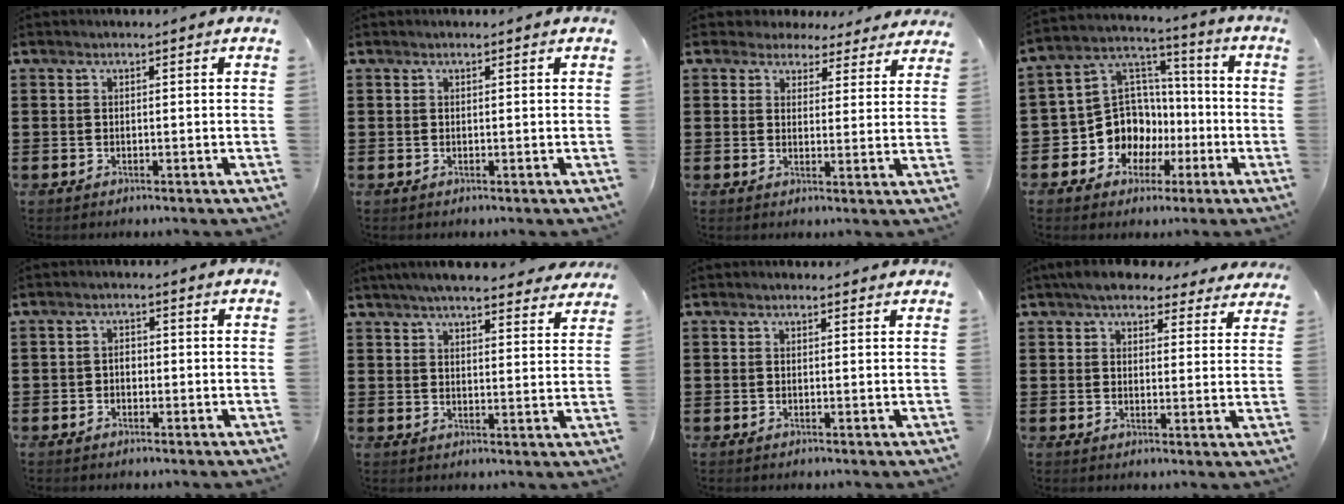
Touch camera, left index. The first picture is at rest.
{"total": 0.0}
{"total": 3.7, "force": [3.4, 1.4, 0.4], "torque": [-0.025, -0.007, 0.062]}
{"total": 11.3, "force": [-3.8, 10.2, 3.1], "torque": [-0.112, 0.006, -0.066]}
{"total": 1.5, "force": [-0.4, 1.1, 0.9], "torque": [-0.020, 0.004, -0.010]}
{"total": 5.5, "force": [5.1, 0.5, 1.9], "torque": [-0.054, -0.014, 0.093]}
{"total": 0.6, "force": [0.5, 0.3, 0.1], "torque": [-0.003, 0.002, 0.010]}
{"total": 5.8, "force": [5.2, 1.8, 1.9], "torque": [-0.046, -0.009, 0.096]}